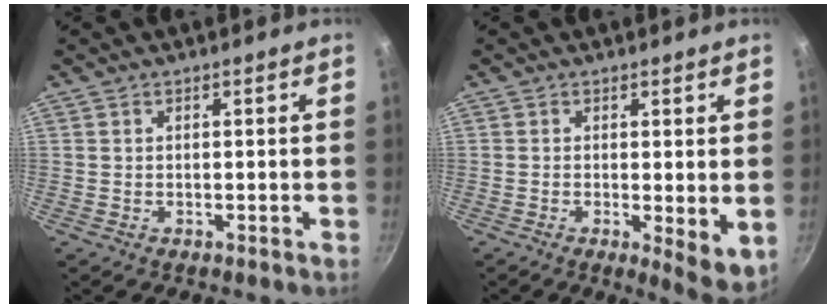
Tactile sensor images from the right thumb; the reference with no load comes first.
{"total": 6.3, "force": [-0.3, 2.0, 5.9], "torque": [-0.078, -0.020, -0.002]}